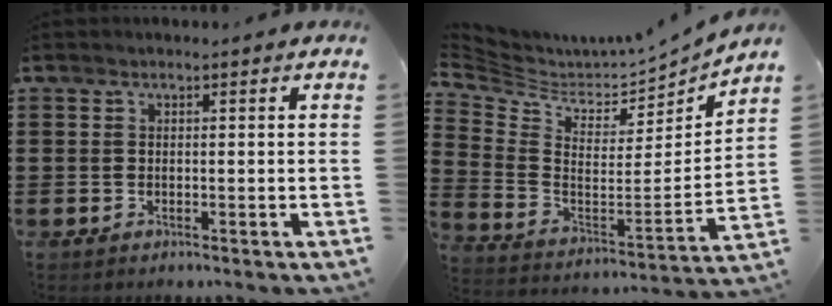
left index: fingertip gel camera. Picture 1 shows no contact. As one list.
[{"total": 3.9, "force": [3.6, 1.2, 0.8], "torque": [-0.046, -0.044, 0.058]}]